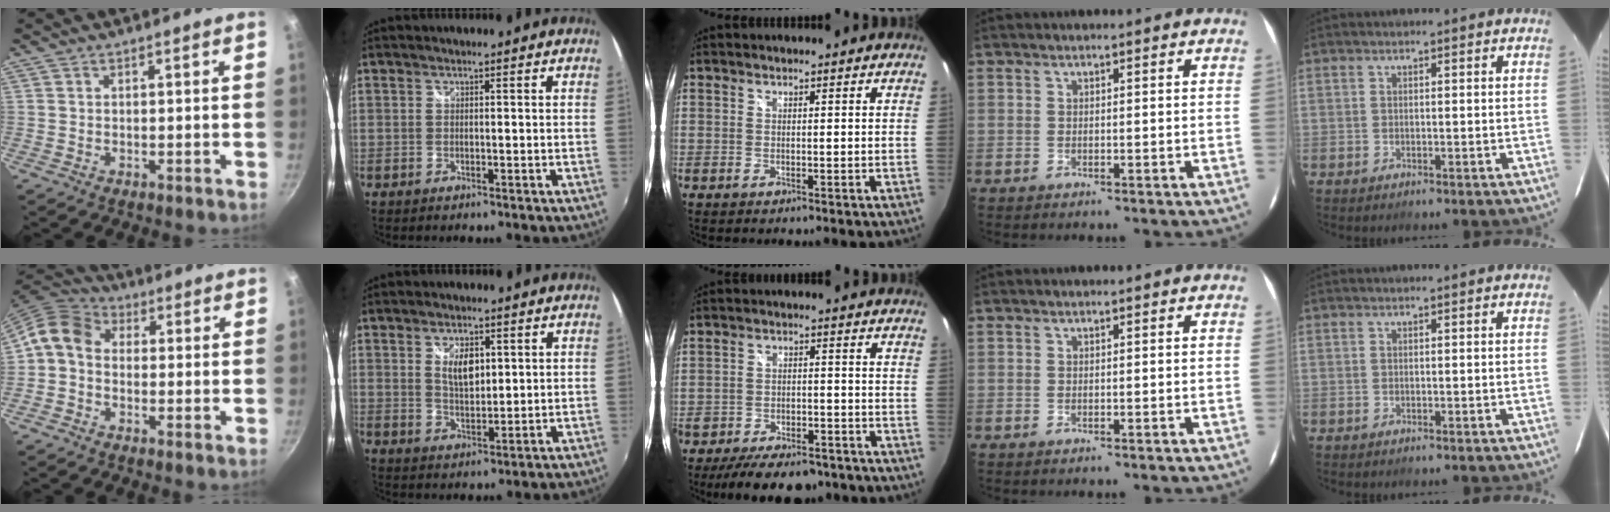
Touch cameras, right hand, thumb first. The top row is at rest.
{"thumb": {"total": 7.5, "force": [-0.3, 6.1, 4.4], "torque": [-0.076, 0.030, -0.029]}, "index": {"total": 5.4, "force": [1.9, 2.8, 4.3], "torque": [-0.071, -0.001, 0.035]}, "middle": {"total": 12.5, "force": [-9.8, 5.2, 5.9], "torque": [-0.130, -0.012, -0.143]}}